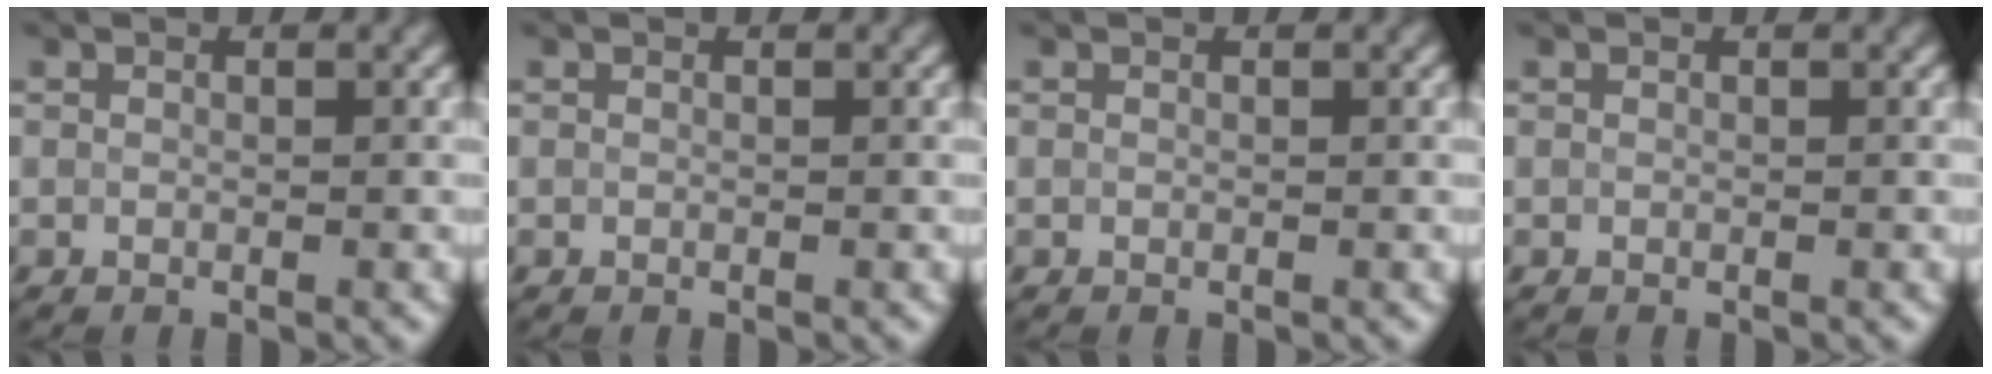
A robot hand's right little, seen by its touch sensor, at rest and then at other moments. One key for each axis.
{"total": 0.0}
{"total": 0.0}
{"total": 0.0}